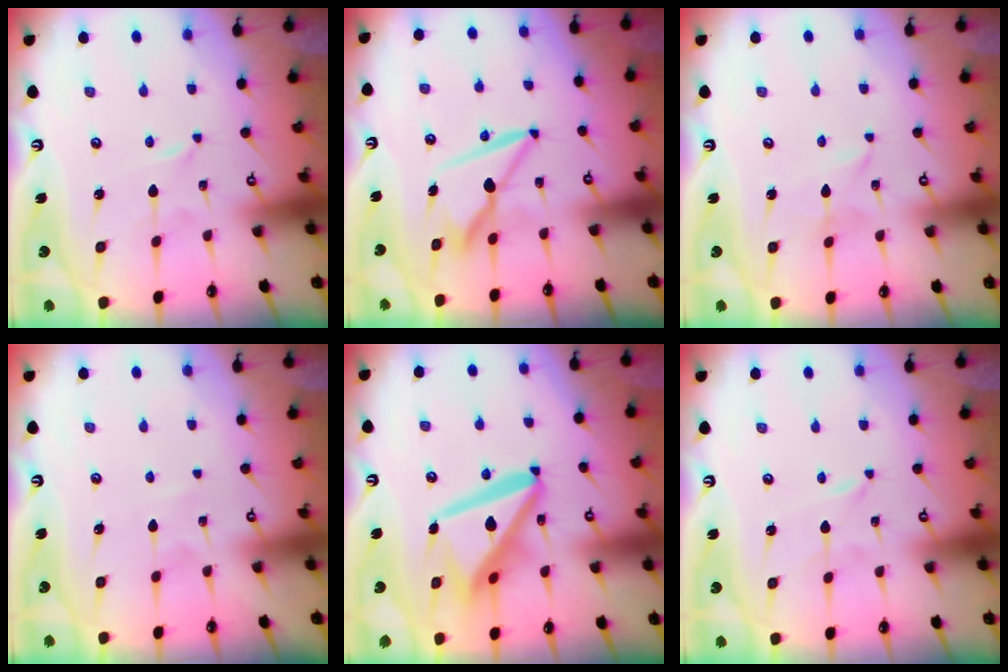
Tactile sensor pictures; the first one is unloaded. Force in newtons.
{"total": 8.5, "press": 8.4, "slide": 1.2}
{"total": 1.6, "press": 1.5, "slide": 0.2}
{"total": 1.4, "press": 1.3, "slide": 0.1}
{"total": 16.5, "press": 16.4, "slide": 2.1}
{"total": 0.0}